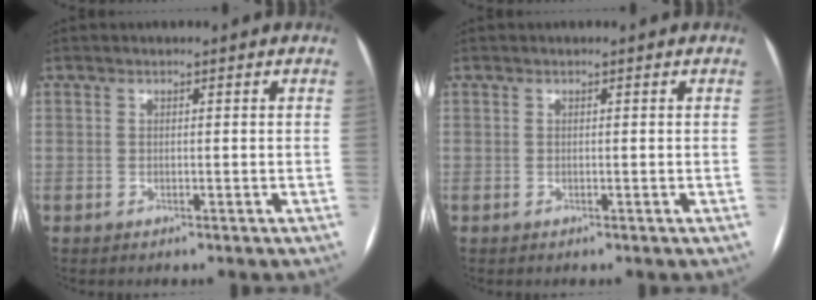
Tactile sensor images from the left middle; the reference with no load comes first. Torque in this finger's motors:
{"motor_torque": [0.07, 0.08, 0.00, 0.00]}